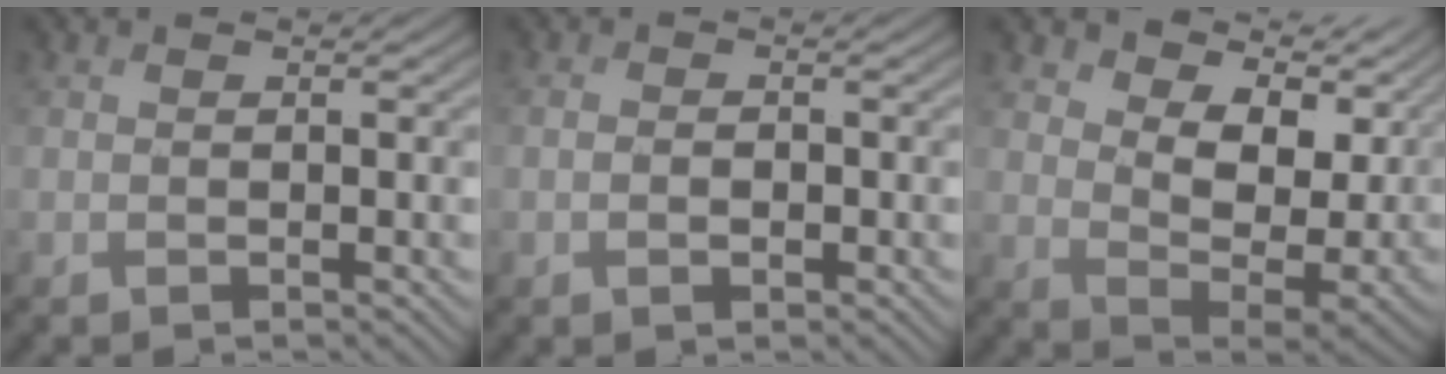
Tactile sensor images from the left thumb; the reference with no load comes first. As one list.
[{"total": 1.7, "force": [-0.8, 1.1, 1.0], "torque": [-0.018, -0.002, -0.014]}, {"total": 10.6, "force": [4.0, 5.1, 8.4], "torque": [-0.148, -0.011, 0.063]}]